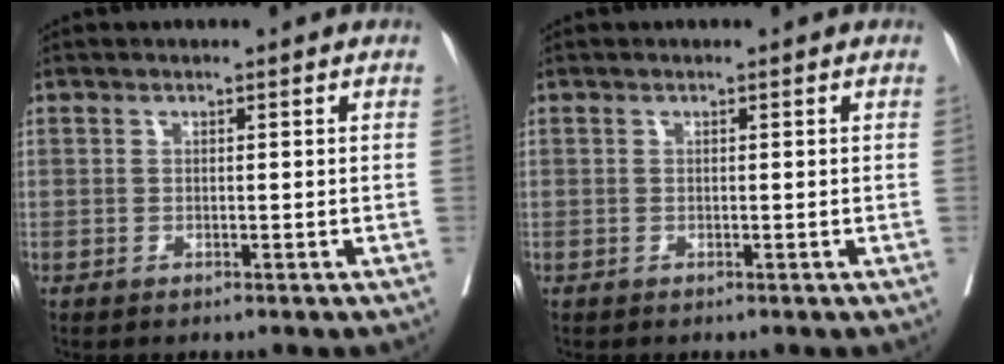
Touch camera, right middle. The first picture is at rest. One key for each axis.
{"total": 0.0}